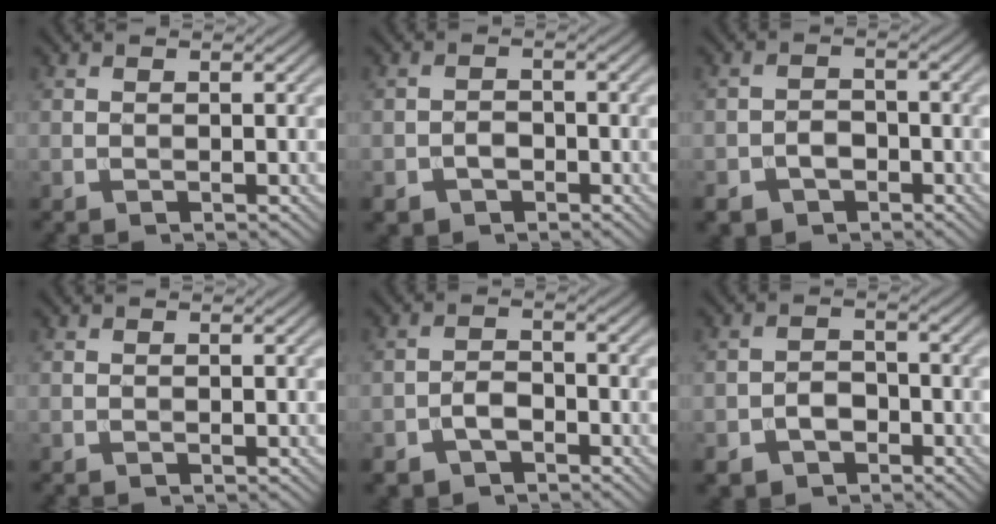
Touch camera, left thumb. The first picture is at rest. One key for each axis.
{"total": 2.8, "fx": -1.6, "fy": 2.0, "fz": 1.2, "tx": -0.022, "ty": -0.003, "tz": -0.032}
{"total": 4.1, "fx": -2.4, "fy": 2.9, "fz": 1.6, "tx": -0.018, "ty": 0.000, "tz": -0.052}
{"total": 0.0}
{"total": 3.9, "fx": -2.3, "fy": 2.3, "fz": 2.0, "tx": -0.039, "ty": -0.001, "tz": -0.051}
{"total": 4.2, "fx": -2.4, "fy": 3.0, "fz": 1.8, "tx": -0.025, "ty": -0.001, "tz": -0.054}